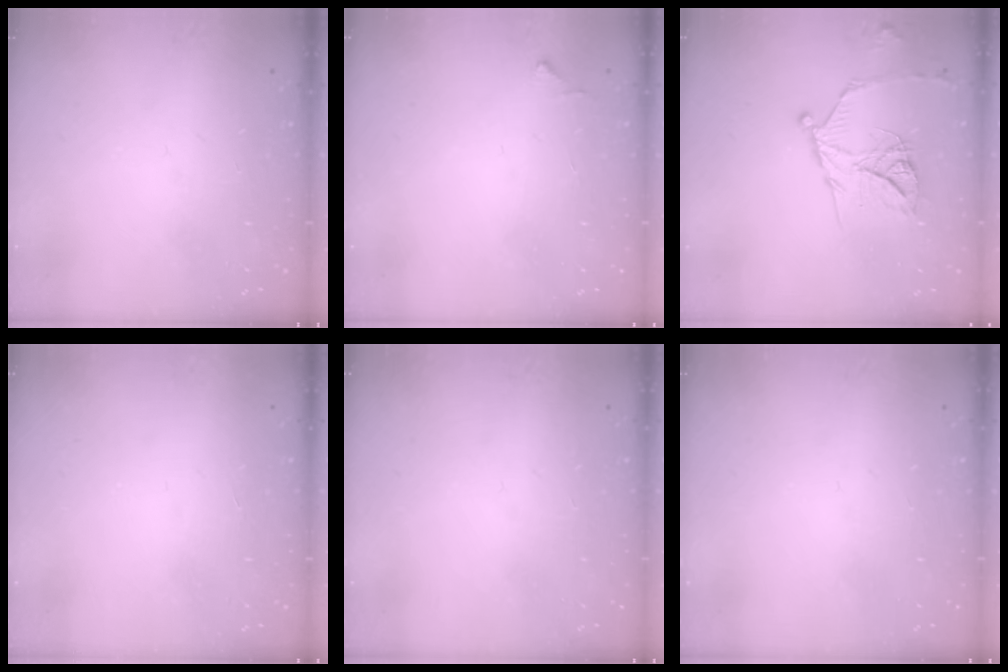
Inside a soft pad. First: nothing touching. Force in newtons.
{"total": 3.4, "press": 3.4, "slide": 0.4}
{"total": 15.4, "press": 15.3, "slide": 1.5}
{"total": 1.5, "press": 1.5, "slide": 0.1}
{"total": 0.0}
{"total": 0.0}